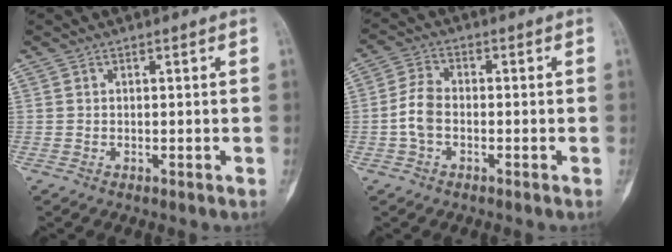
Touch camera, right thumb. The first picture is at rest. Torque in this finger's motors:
{"motor_torque": [0.35, 0.27, 0.30, -0.17, 0.22]}